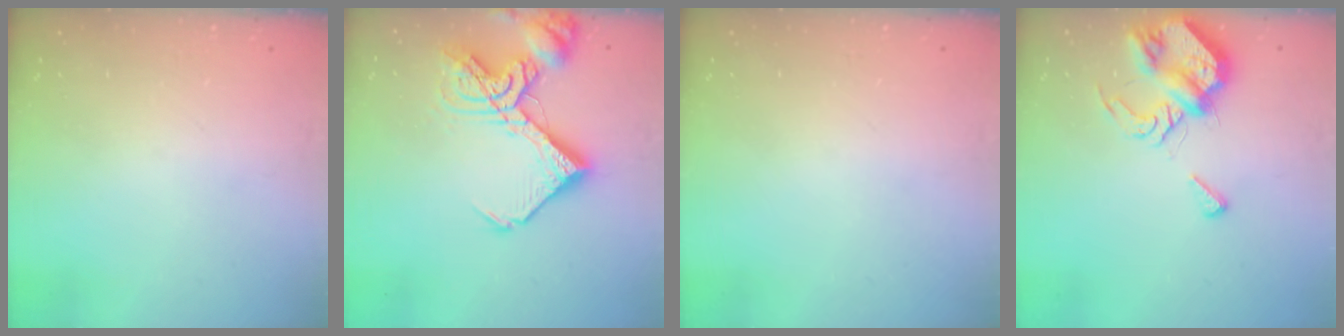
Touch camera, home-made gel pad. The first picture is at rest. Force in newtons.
{"total": 16.5, "press": 16.4, "slide": 2.1}
{"total": 0.0}
{"total": 8.2, "press": 8.1, "slide": 1.1}